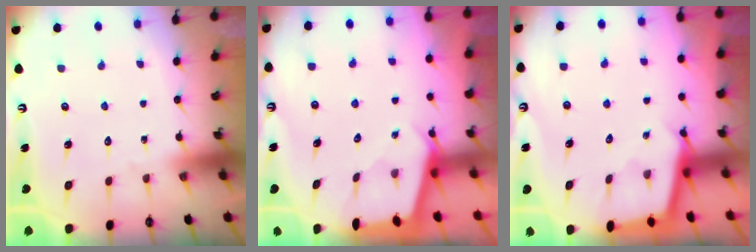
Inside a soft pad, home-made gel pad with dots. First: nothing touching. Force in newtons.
{"total": 2.6, "press": 2.6, "slide": 0.3}
{"total": 2.5, "press": 2.5, "slide": 0.2}